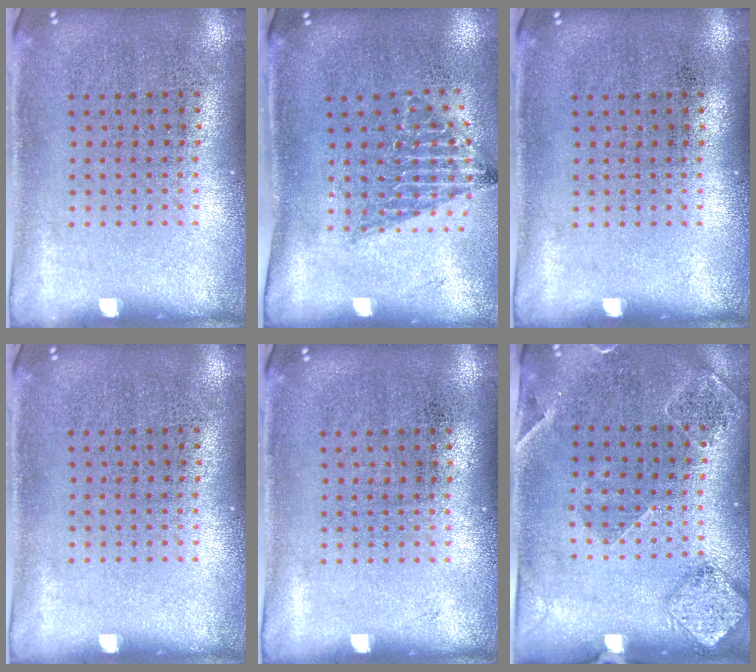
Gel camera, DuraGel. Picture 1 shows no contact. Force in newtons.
{"total": 1.4, "press": 1.1, "slide": 0.8}
{"total": 0.0}
{"total": 0.0}
{"total": 0.0}
{"total": 1.6, "press": 1.5, "slide": 0.3}